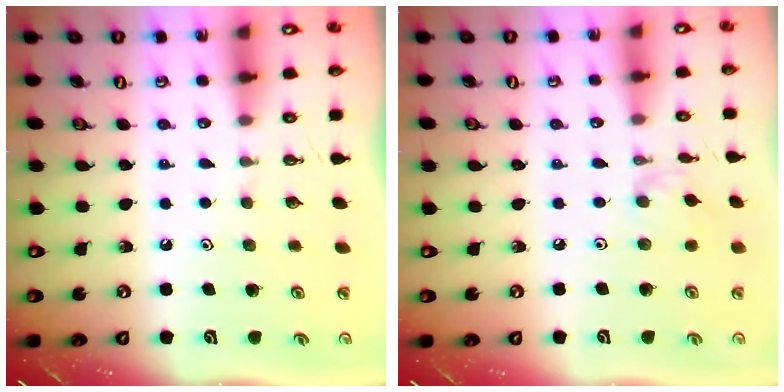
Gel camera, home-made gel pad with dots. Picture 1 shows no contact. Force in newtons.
{"total": 2.8, "press": 2.8, "slide": 0.5}